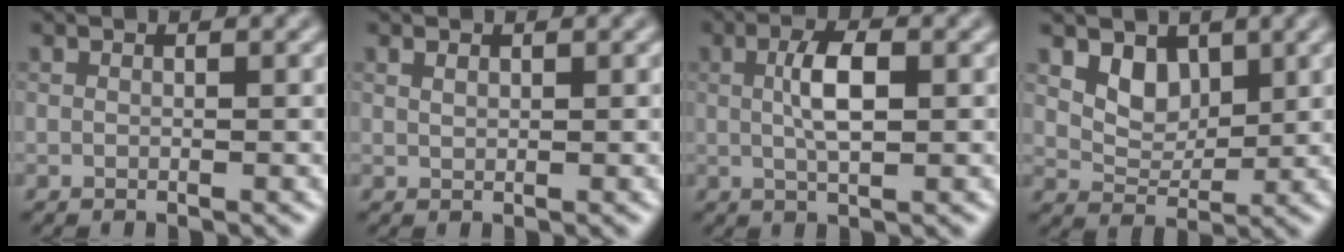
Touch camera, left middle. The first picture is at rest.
{"total": 0.0}
{"total": 3.1, "force": [-0.1, 0.8, 3.0], "torque": [-0.066, 0.009, 0.007]}
{"total": 2.3, "force": [1.1, 1.7, 1.1], "torque": [-0.033, -0.007, 0.030]}